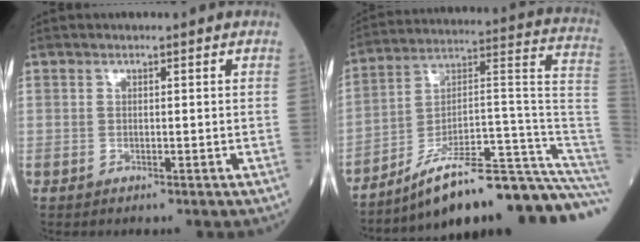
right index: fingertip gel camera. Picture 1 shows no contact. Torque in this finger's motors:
{"motor_torque": [-0.26, -1.30, 0.24, 0.10]}